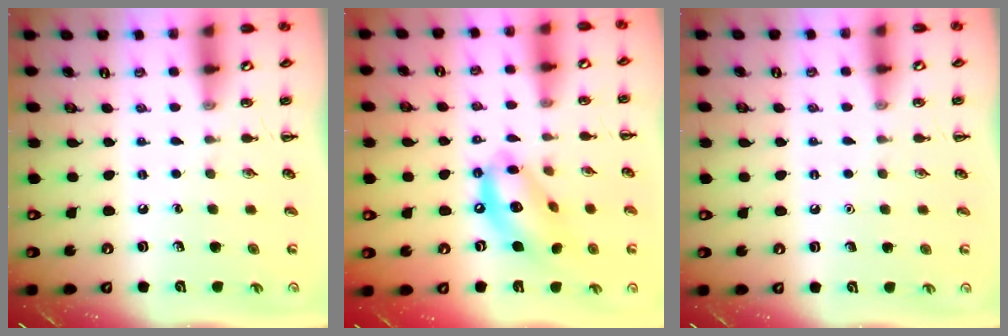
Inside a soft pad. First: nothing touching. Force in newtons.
{"total": 14.1, "press": 13.7, "slide": 3.5}
{"total": 1.6, "press": 1.6, "slide": 0.1}